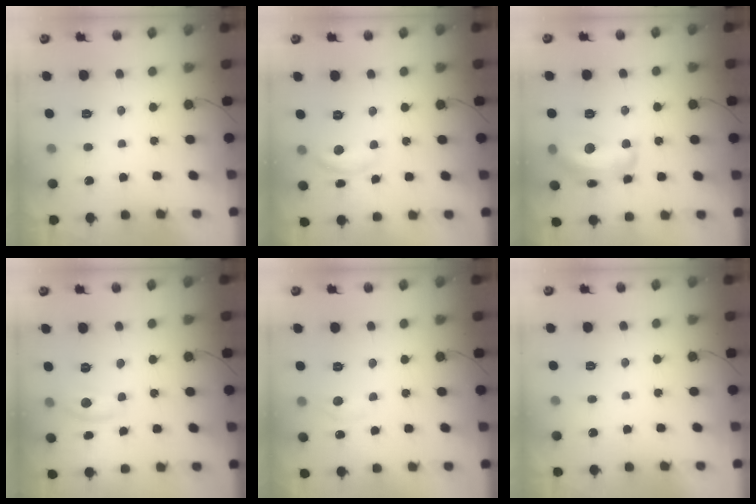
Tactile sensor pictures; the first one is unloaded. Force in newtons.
{"total": 10.6, "press": 10.6, "slide": 0.6}
{"total": 16.4, "press": 16.4, "slide": 0.9}
{"total": 7.6, "press": 7.6, "slide": 0.6}
{"total": 6.6, "press": 6.6, "slide": 0.9}
{"total": 0.0}